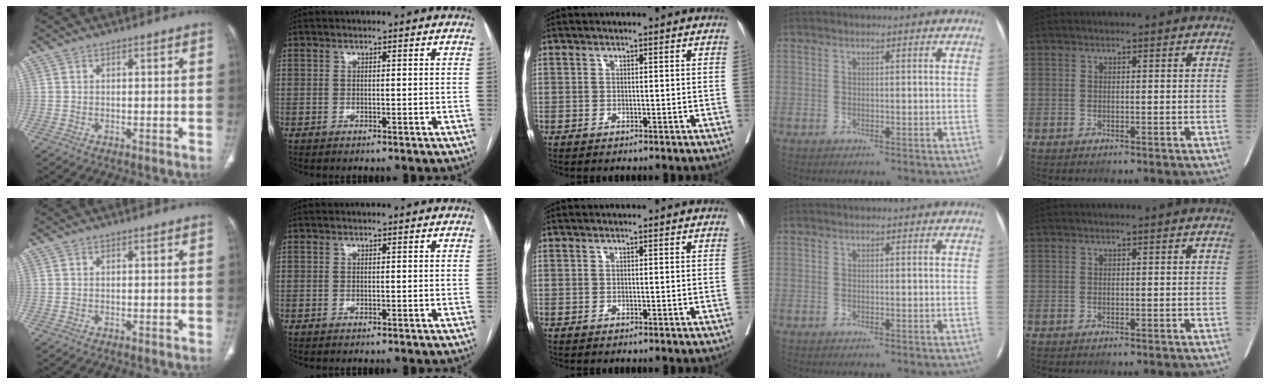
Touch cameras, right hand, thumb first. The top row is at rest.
{}